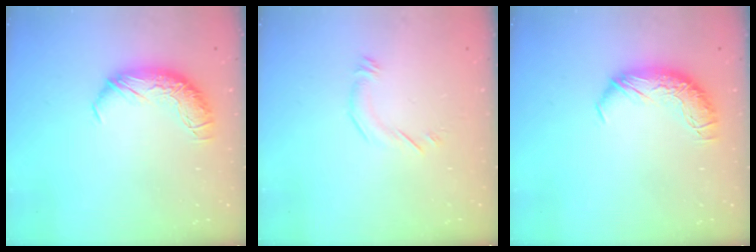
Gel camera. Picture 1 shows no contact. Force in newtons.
{"total": 6.4, "press": 6.3, "slide": 0.5}
{"total": 0.0}